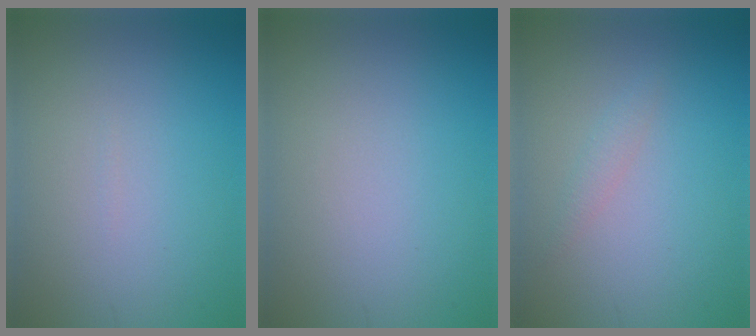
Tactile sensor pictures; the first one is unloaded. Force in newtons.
{"total": 0.0}
{"total": 1.0, "press": 1.0, "slide": 0.0}